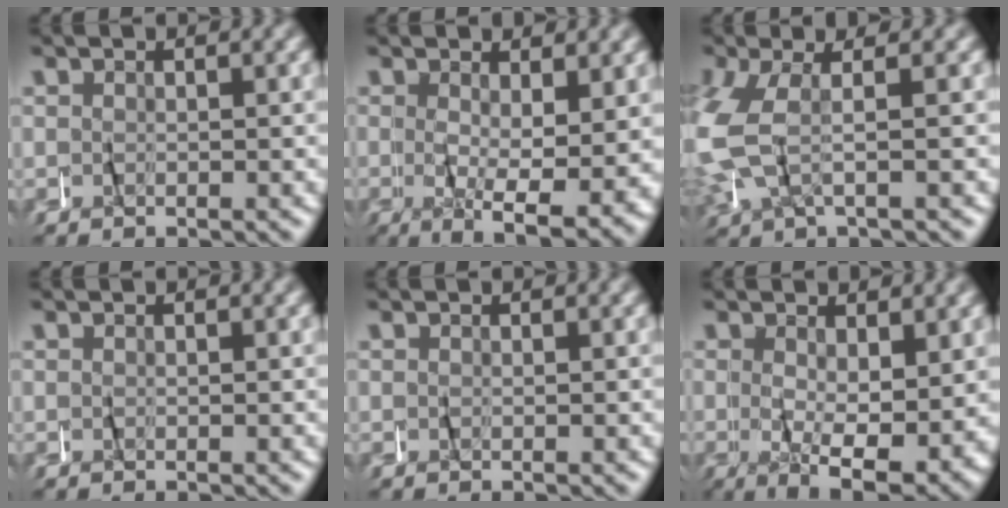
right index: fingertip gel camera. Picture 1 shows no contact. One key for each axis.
{"total": 6.2, "fx": -0.8, "fy": 1.9, "fz": 5.8, "tx": -0.089, "ty": -0.022, "tz": -0.006}
{"total": 3.9, "fx": -0.2, "fy": 2.3, "fz": 3.1, "tx": -0.105, "ty": -0.001, "tz": -0.003}
{"total": 0.0}
{"total": 0.0}
{"total": 6.3, "fx": -1.0, "fy": 2.1, "fz": 5.8, "tx": -0.083, "ty": -0.023, "tz": -0.009}